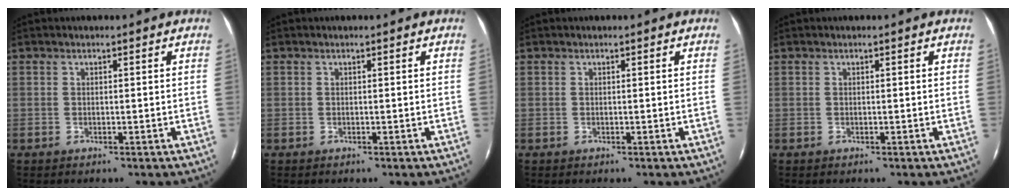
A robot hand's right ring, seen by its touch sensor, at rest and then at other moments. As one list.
[{"total": 0.0}, {"total": 0.0}, {"total": 0.0}]